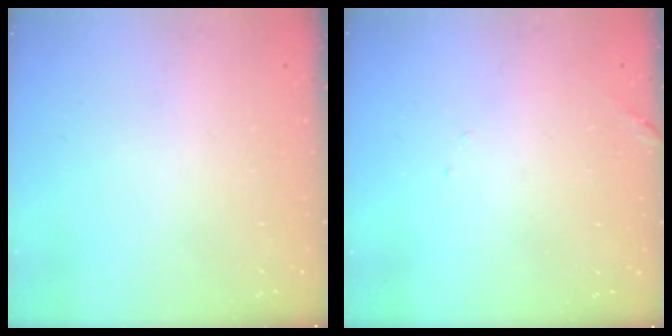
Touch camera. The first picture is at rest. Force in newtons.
{"total": 7.7, "press": 7.7, "slide": 0.3}